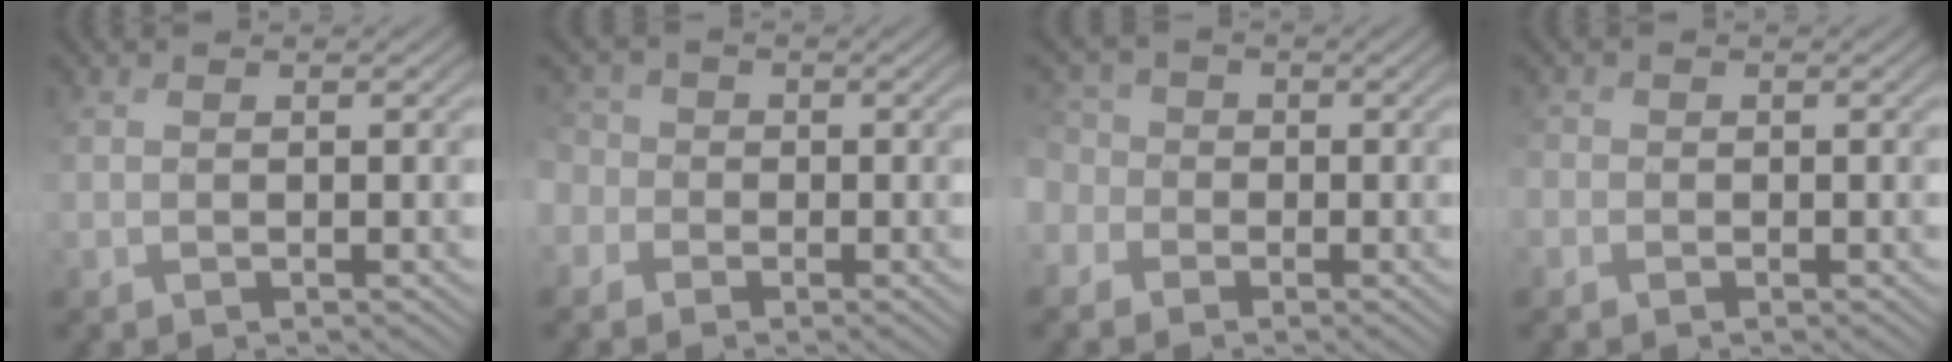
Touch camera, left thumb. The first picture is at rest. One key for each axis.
{"total": 3.8, "fx": -1.7, "fy": 3.3, "fz": 0.7, "tx": -0.029, "ty": -0.002, "tz": -0.046}
{"total": 4.7, "fx": -1.5, "fy": 4.3, "fz": 1.3, "tx": -0.061, "ty": -0.003, "tz": -0.040}
{"total": 1.2, "fx": -0.9, "fy": 0.7, "fz": -0.4, "tx": 0.010, "ty": -0.004, "tz": -0.019}